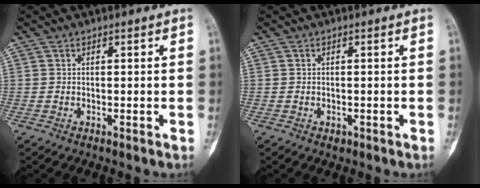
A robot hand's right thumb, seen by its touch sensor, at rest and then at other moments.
{"total": 0.7, "force": [-0.3, 0.6, 0.3], "torque": [-0.004, 0.001, -0.001]}